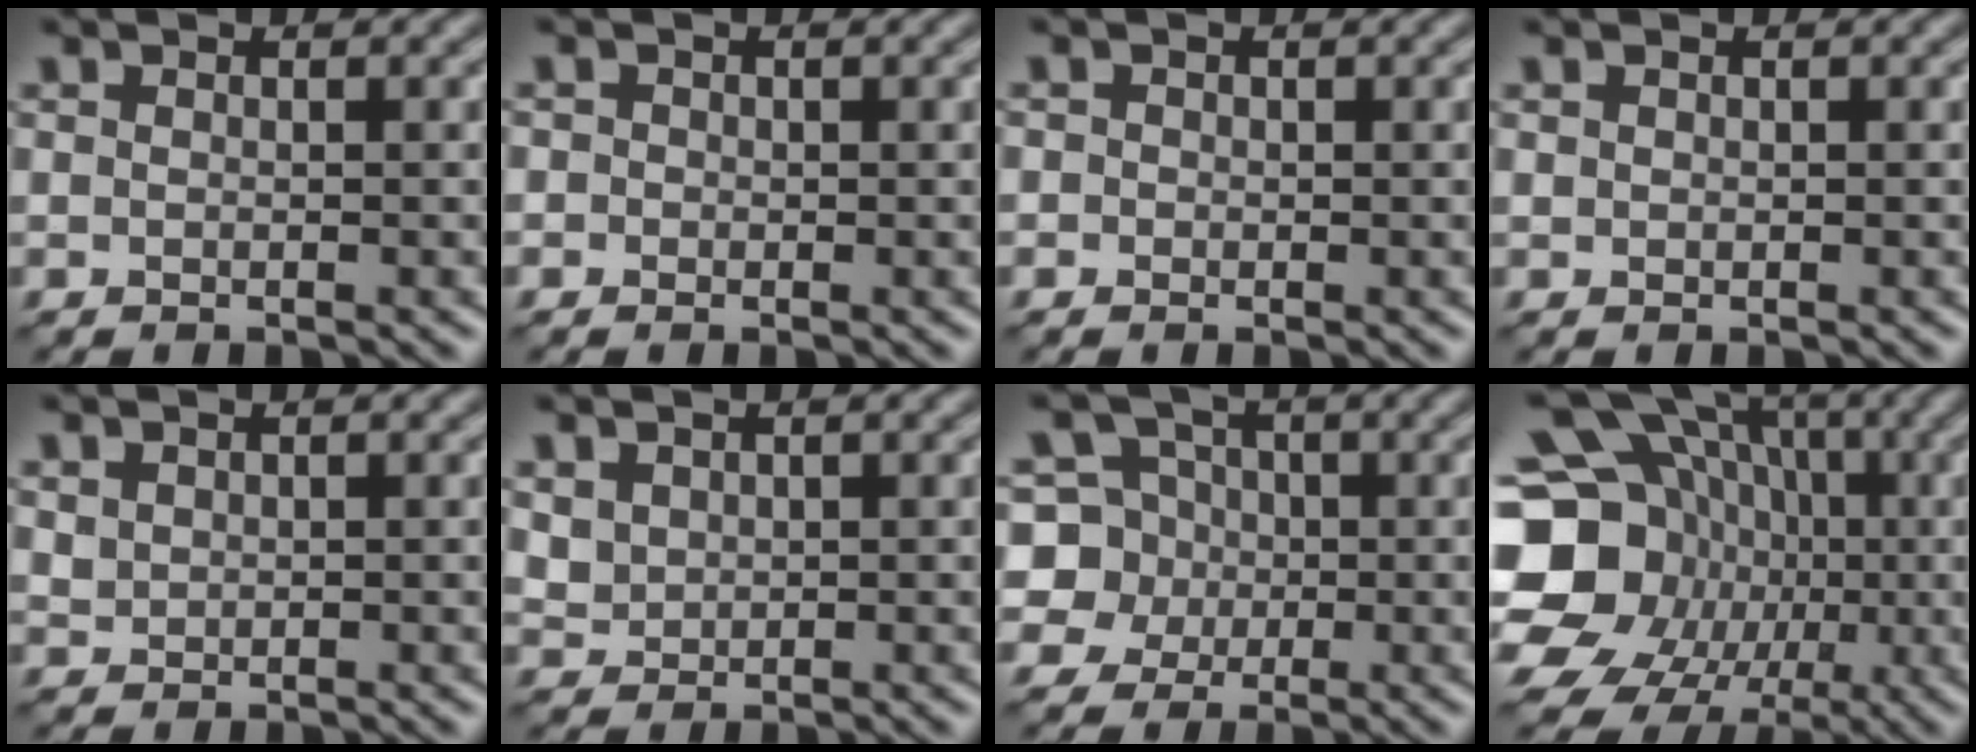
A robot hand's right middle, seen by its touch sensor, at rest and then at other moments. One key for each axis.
{"total": 0.8, "fx": 0.0, "fy": 0.8, "fz": 0.0, "tx": 0.020, "ty": 0.007, "tz": -0.005}
{"total": 0.5, "fx": -0.1, "fy": 0.5, "fz": -0.2, "tx": 0.016, "ty": 0.003, "tz": -0.004}
{"total": 0.0}
{"total": 1.2, "fx": 0.5, "fy": 1.0, "fz": 0.4, "tx": -0.018, "ty": 0.005, "tz": 0.025}
{"total": 2.6, "fx": 1.0, "fy": 2.1, "fz": 1.1, "tx": -0.045, "ty": 0.008, "tz": 0.041}
{"total": 5.8, "fx": 0.1, "fy": 5.6, "fz": 1.6, "tx": -0.022, "ty": 0.032, "tz": -0.014}
{"total": 21.5, "fx": -4.7, "fy": 19.0, "fz": 9.0, "tx": -0.185, "ty": -0.010, "tz": -0.106}